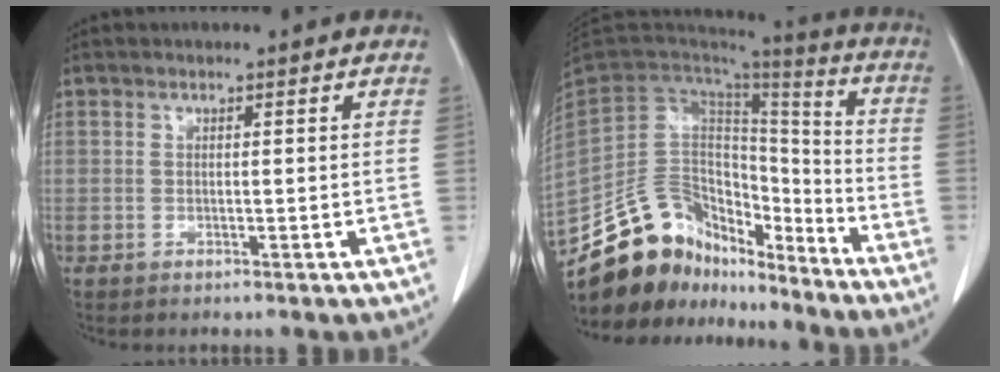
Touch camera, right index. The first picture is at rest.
{"total": 18.1, "force": [-15.1, 8.6, 4.8], "torque": [-0.079, 0.064, -0.252]}